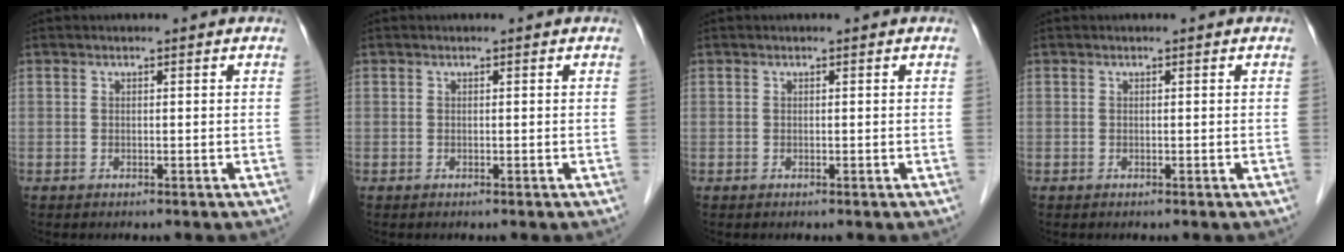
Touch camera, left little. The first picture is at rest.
{"total": 0.0}
{"total": 0.0}
{"total": 0.0}